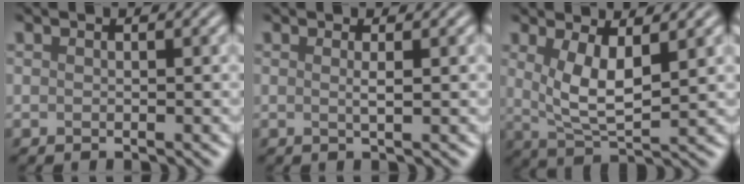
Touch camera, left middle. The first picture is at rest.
{"total": 0.7, "force": [-0.1, -0.1, 0.7], "torque": [-0.015, 0.003, -0.001]}
{"total": 3.8, "force": [0.6, 1.0, 3.6], "torque": [-0.090, -0.006, 0.037]}